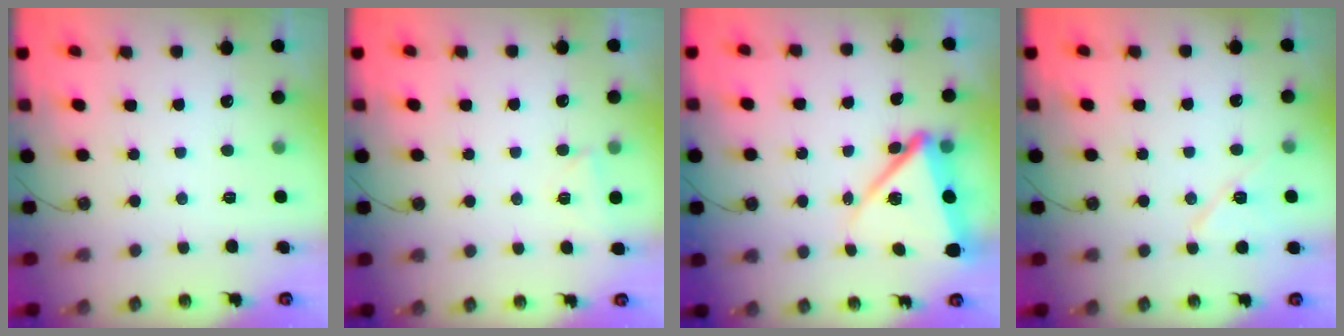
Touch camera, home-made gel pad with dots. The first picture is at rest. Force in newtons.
{"total": 2.8, "press": 2.7, "slide": 0.6}
{"total": 12.1, "press": 12.0, "slide": 1.5}
{"total": 8.7, "press": 8.6, "slide": 1.0}